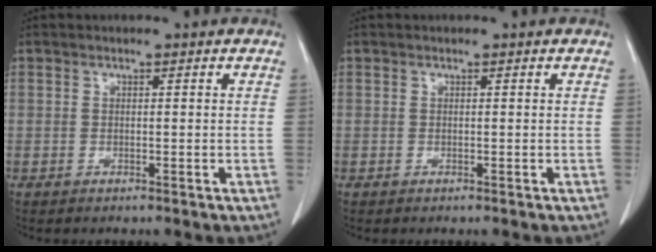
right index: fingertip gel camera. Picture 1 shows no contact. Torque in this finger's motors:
{"motor_torque": [-0.07, 0.05, -0.01, 0.00]}